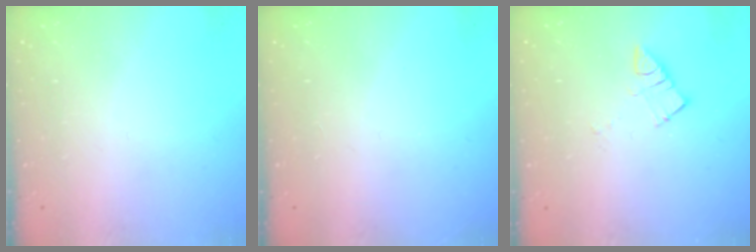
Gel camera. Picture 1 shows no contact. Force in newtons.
{"total": 2.8, "press": 2.8, "slide": 0.4}
{"total": 4.9, "press": 4.8, "slide": 0.5}